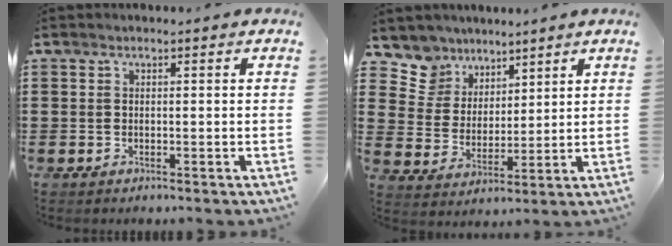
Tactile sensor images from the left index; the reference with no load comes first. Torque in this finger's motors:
{"motor_torque": [-1.09, 1.04, -0.65, -0.21]}